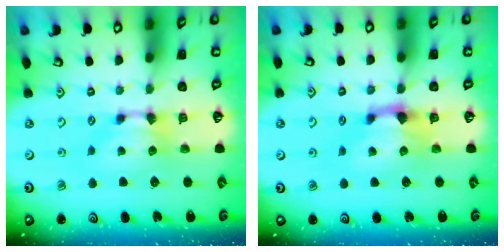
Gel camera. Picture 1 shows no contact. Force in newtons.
{"total": 1.6, "press": 1.0, "slide": 1.3}